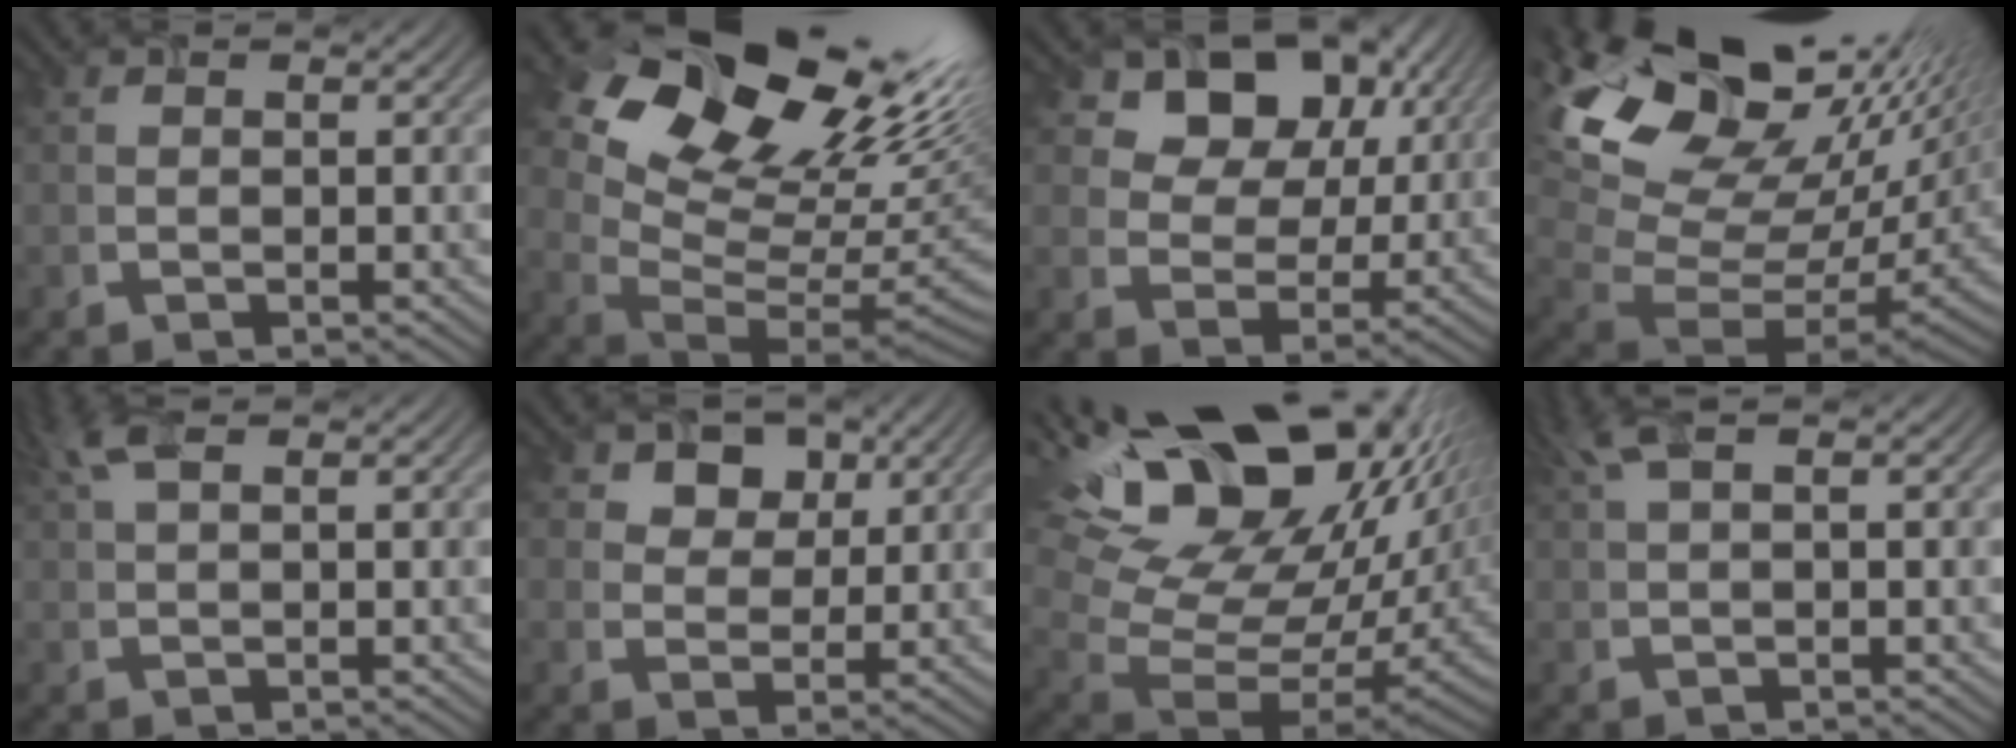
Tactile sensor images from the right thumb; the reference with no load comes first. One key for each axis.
{"total": 18.8, "fx": 8.7, "fy": 10.9, "fz": 12.6, "tx": -0.200, "ty": 0.015, "tz": 0.169}
{"total": 13.0, "fx": 7.3, "fy": 8.5, "fz": 6.5, "tx": -0.126, "ty": 0.006, "tz": 0.126}
{"total": 17.5, "fx": 8.3, "fy": 9.7, "fz": 12.0, "tx": -0.242, "ty": 0.002, "tz": 0.185}
{"total": 3.2, "fx": 1.7, "fy": 0.8, "fz": 2.6, "tx": -0.062, "ty": 0.011, "tz": 0.036}
{"total": 6.4, "fx": 3.7, "fy": 4.4, "fz": 2.7, "tx": -0.063, "ty": -0.016, "tz": 0.072}
{"total": 20.9, "fx": 10.4, "fy": 11.4, "fz": 14.2, "tx": -0.252, "ty": 0.021, "tz": 0.203}
{"total": 3.2, "fx": 1.5, "fy": 0.6, "fz": 2.7, "tx": -0.061, "ty": 0.014, "tz": 0.031}